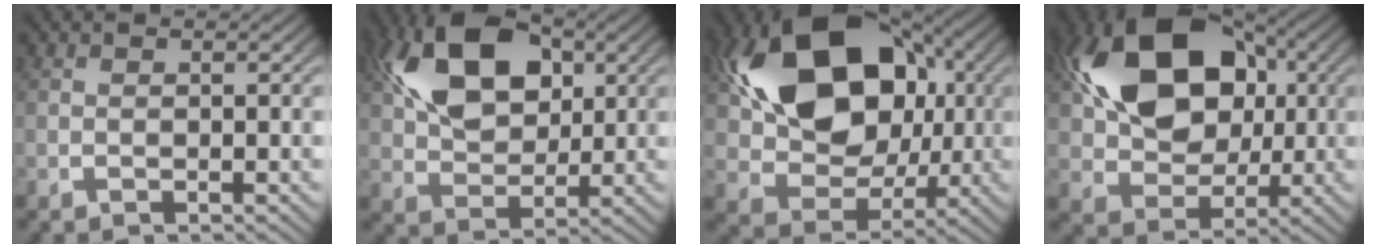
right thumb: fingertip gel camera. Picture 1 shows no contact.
{"total": 10.1, "force": [3.0, 6.5, 7.2], "torque": [-0.147, -0.009, 0.063]}
{"total": 17.9, "force": [3.2, 11.9, 13.0], "torque": [-0.257, -0.021, 0.062]}
{"total": 14.5, "force": [3.1, 9.5, 10.5], "torque": [-0.211, -0.013, 0.063]}